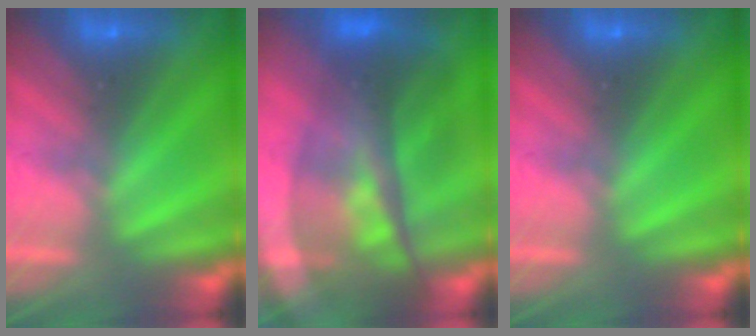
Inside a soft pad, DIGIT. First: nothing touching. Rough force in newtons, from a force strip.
{"total": 9.2}
{"total": 0.0}